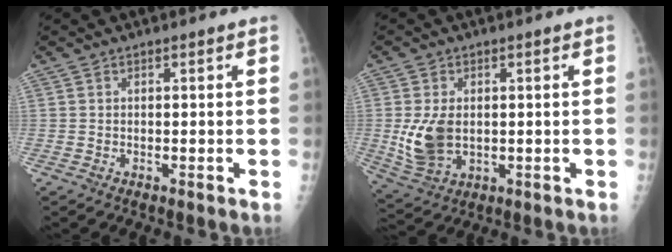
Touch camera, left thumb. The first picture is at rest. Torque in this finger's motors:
{"motor_torque": [-0.18, 0.71, 1.07, 0.01, 0.35]}